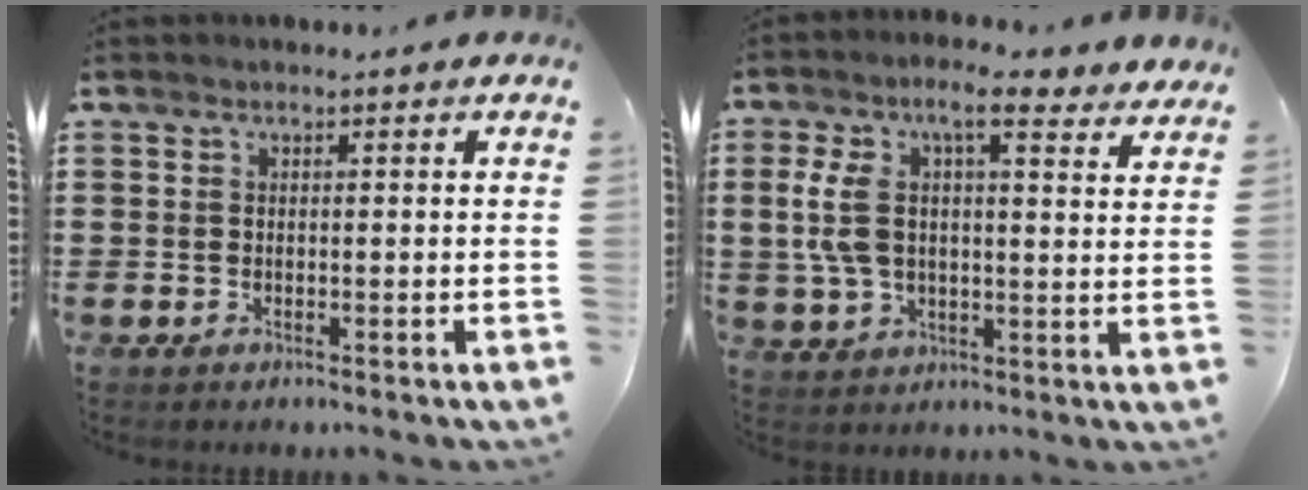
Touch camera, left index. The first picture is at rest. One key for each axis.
{"total": 10.5, "fx": 5.6, "fy": 4.0, "fz": 7.9, "tx": -0.164, "ty": 0.003, "tz": 0.099}